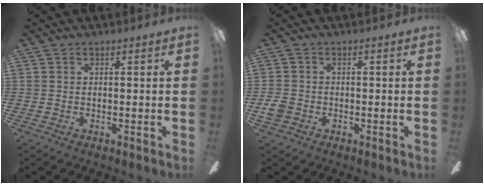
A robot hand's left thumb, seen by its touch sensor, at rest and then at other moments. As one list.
[{"total": 3.4, "force": [-1.1, 2.7, 1.7], "torque": [-0.032, 0.006, -0.021]}]